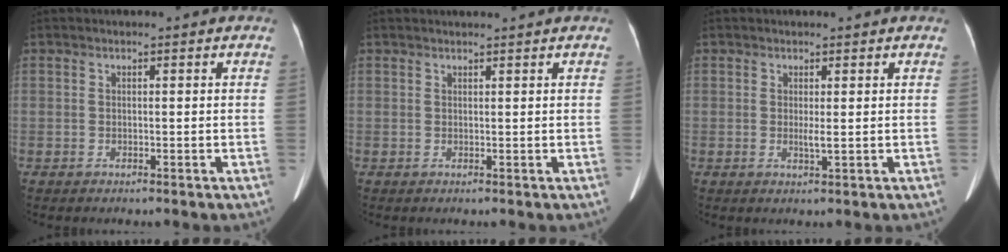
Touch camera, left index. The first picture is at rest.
{"total": 2.5, "force": [2.4, -0.3, 0.6], "torque": [-0.007, 0.015, 0.035]}
{"total": 1.4, "force": [0.2, 0.0, 1.4], "torque": [-0.033, -0.004, 0.005]}